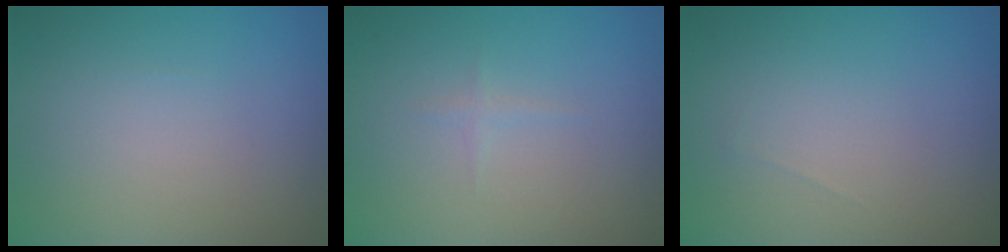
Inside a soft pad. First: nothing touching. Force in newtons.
{"total": 0.6, "press": 0.6, "slide": 0.1}
{"total": 0.0}